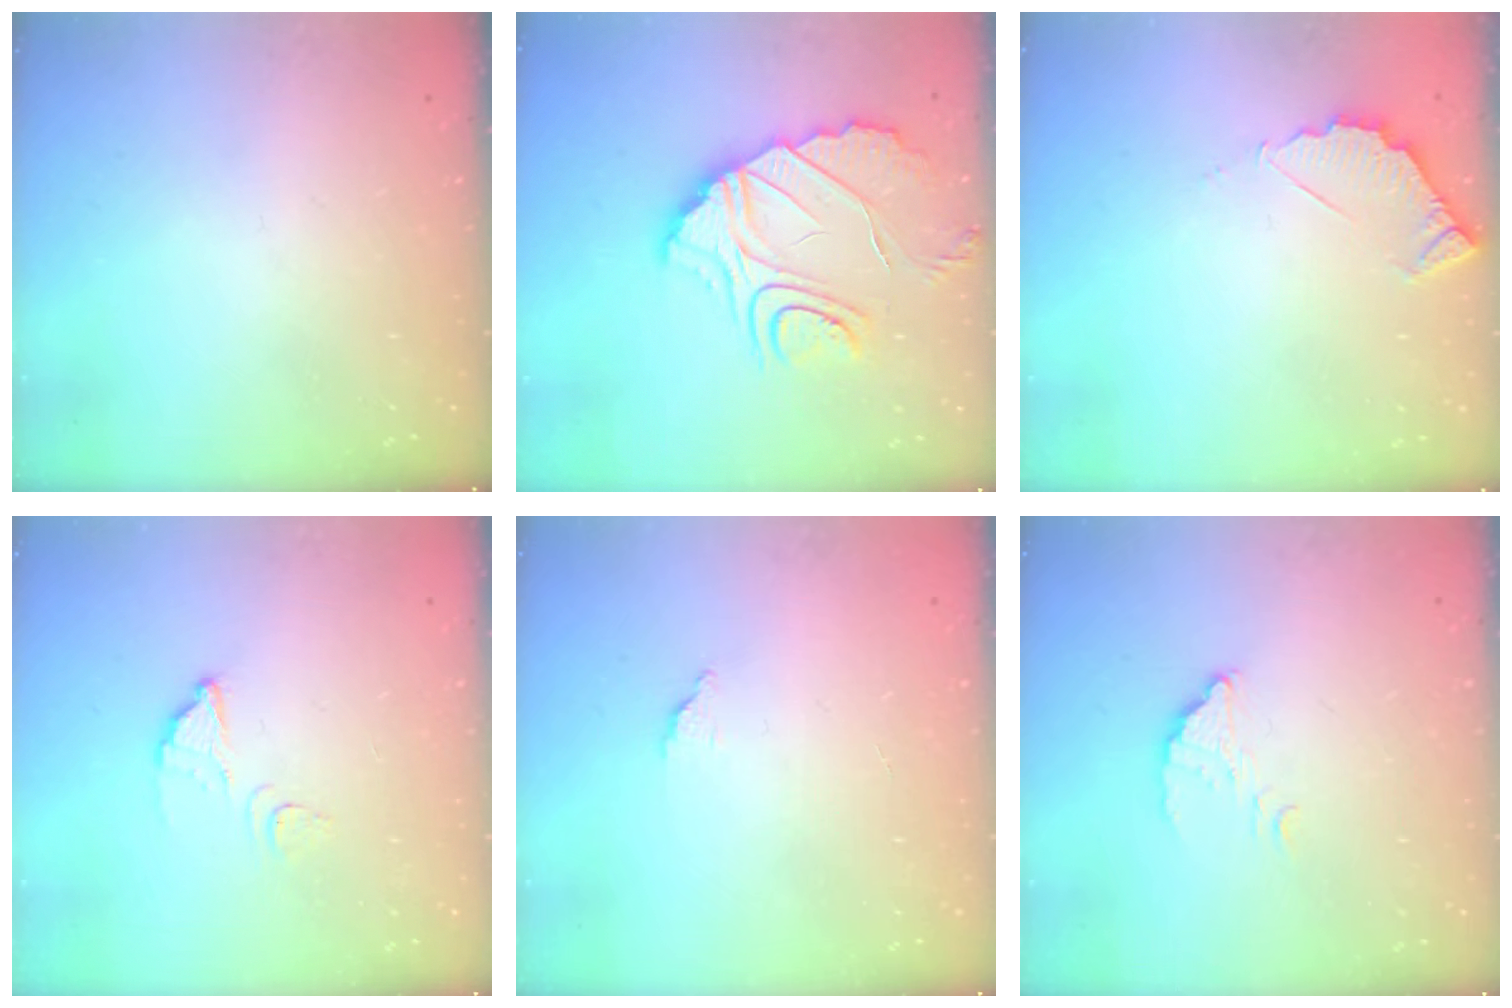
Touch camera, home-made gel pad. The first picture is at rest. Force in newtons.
{"total": 11.9, "press": 11.9, "slide": 0.9}
{"total": 3.7, "press": 3.7, "slide": 0.3}
{"total": 2.5, "press": 2.5, "slide": 0.2}
{"total": 1.4, "press": 1.4, "slide": 0.1}
{"total": 3.1, "press": 3.1, "slide": 0.1}